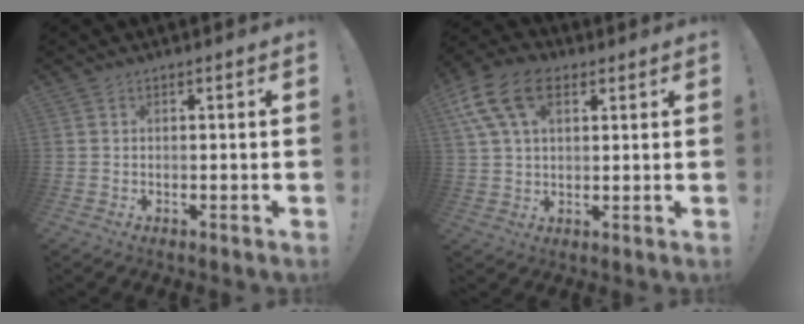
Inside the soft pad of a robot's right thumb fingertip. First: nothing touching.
{"total": 14.5, "force": [6.0, 8.9, 9.7], "torque": [-0.193, -0.010, 0.112]}